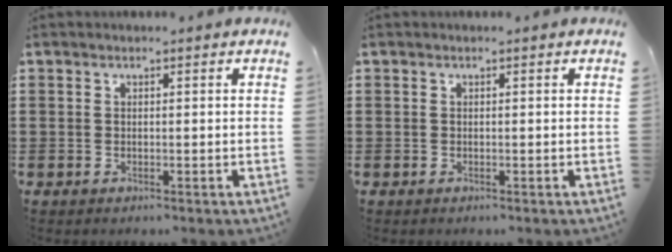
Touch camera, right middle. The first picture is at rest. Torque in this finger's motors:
{"motor_torque": [0.01, -0.01, 0.00, 0.00]}